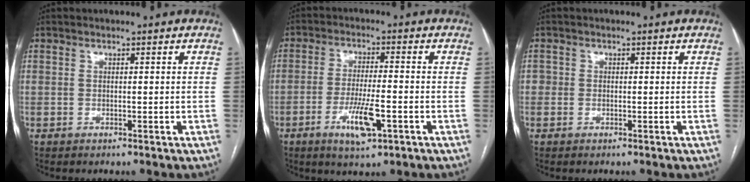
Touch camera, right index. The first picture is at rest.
{"total": 7.4, "force": [-3.1, 1.4, 6.6], "torque": [-0.125, -0.011, -0.050]}
{"total": 1.2, "force": [0.0, 1.2, 0.3], "torque": [0.005, 0.005, -0.003]}